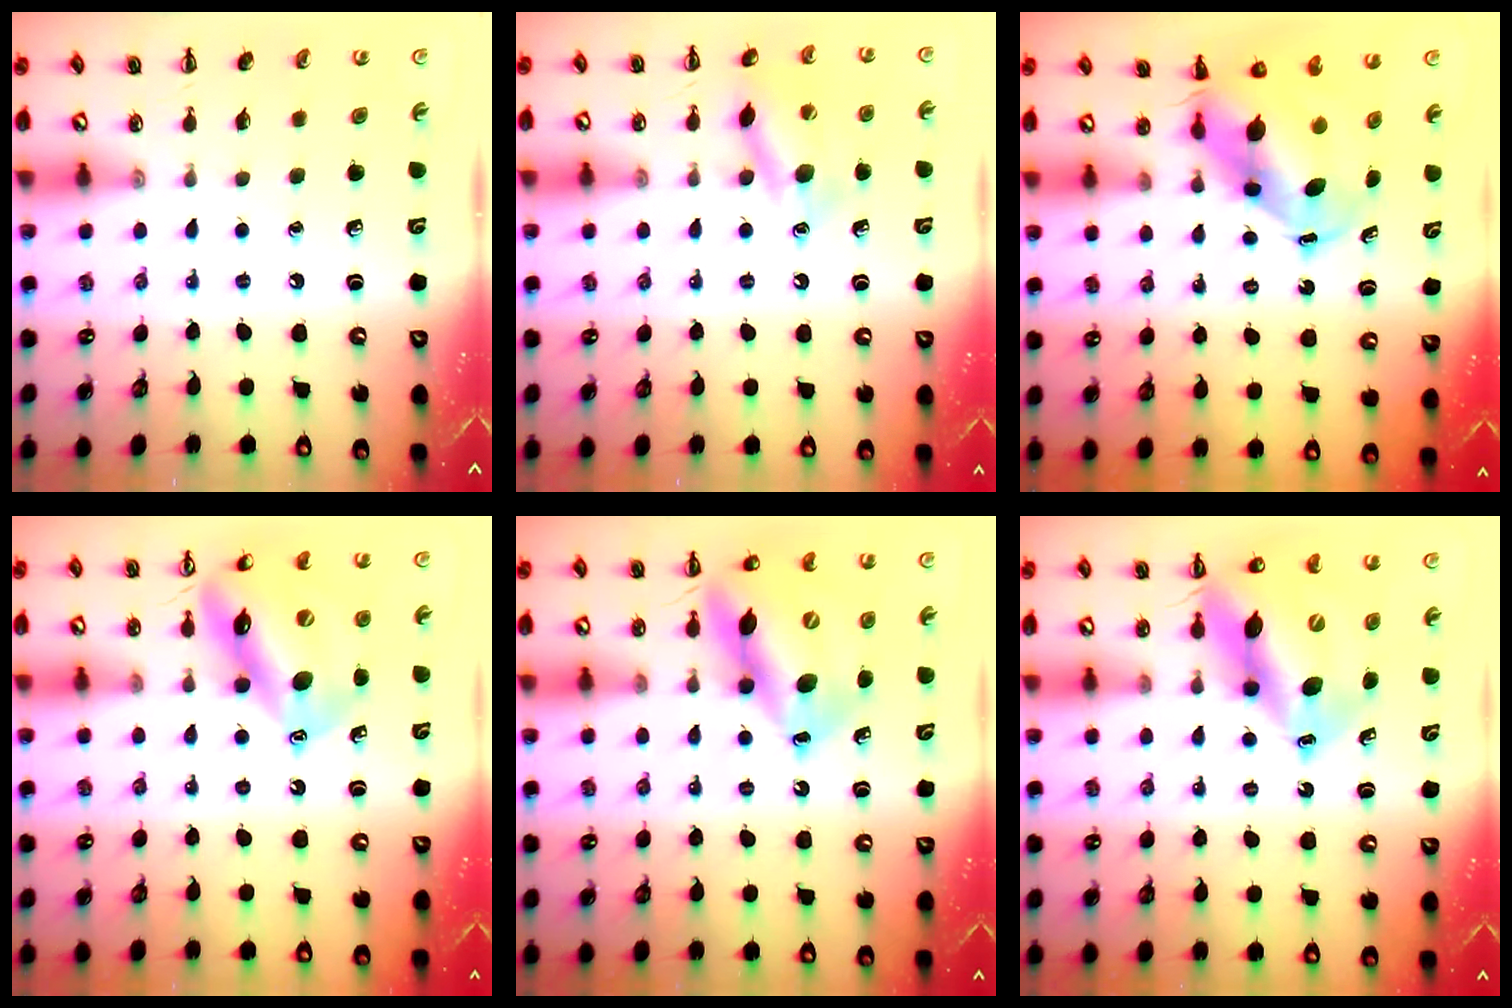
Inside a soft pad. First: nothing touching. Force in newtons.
{"total": 12.7, "press": 12.6, "slide": 2.0}
{"total": 7.4, "press": 7.1, "slide": 1.9}
{"total": 15.2, "press": 15.0, "slide": 2.5}
{"total": 13.9, "press": 13.5, "slide": 3.6}
{"total": 14.7, "press": 14.1, "slide": 4.2}